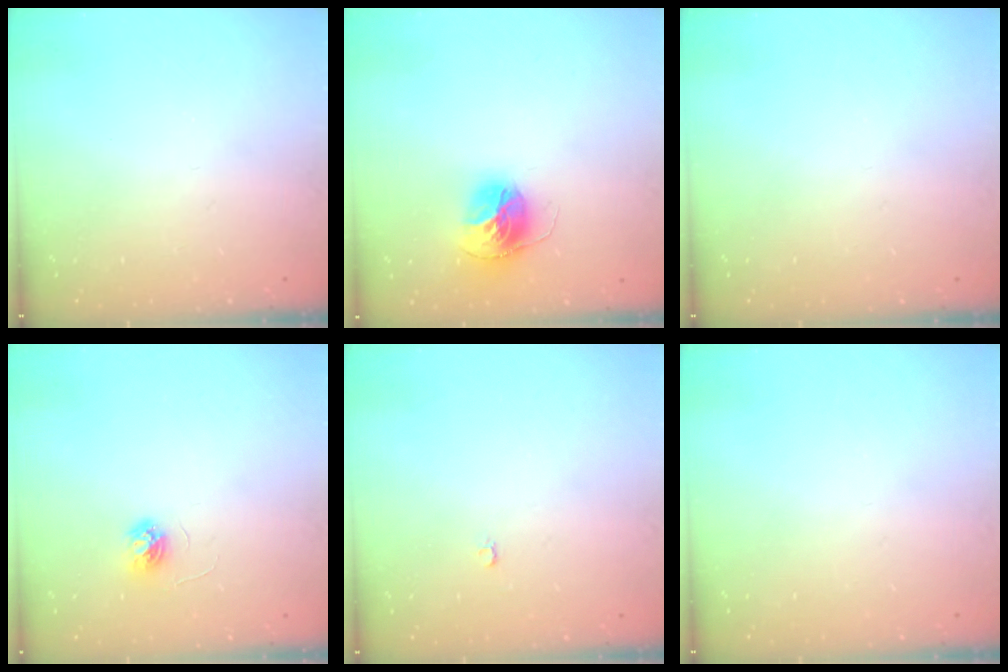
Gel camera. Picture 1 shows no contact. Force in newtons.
{"total": 13.9, "press": 13.8, "slide": 1.4}
{"total": 0.0}
{"total": 3.7, "press": 3.7, "slide": 0.3}
{"total": 2.0, "press": 2.0, "slide": 0.4}
{"total": 0.0}